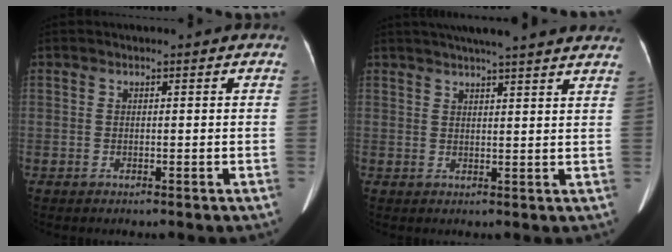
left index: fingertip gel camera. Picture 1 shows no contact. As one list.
[{"total": 17.0, "force": [14.8, 1.1, 8.3], "torque": [-0.125, 0.034, 0.182]}]